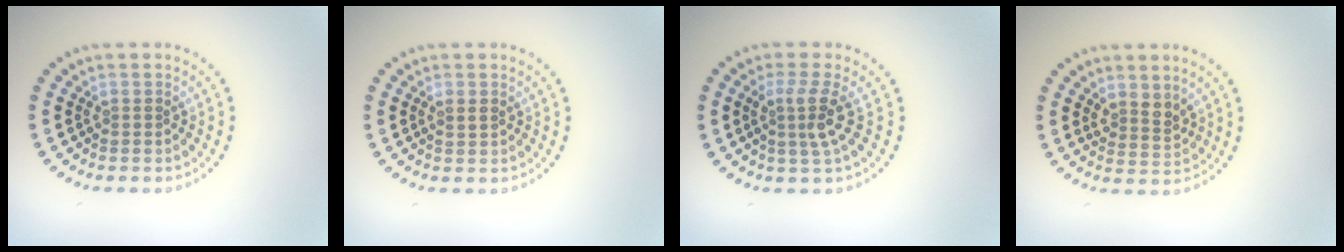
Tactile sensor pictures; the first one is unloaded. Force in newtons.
{"total": 0.6, "press": 0.6, "slide": 0.2}
{"total": 2.7, "press": 2.0, "slide": 1.8}
{"total": 2.0, "press": 1.7, "slide": 1.0}